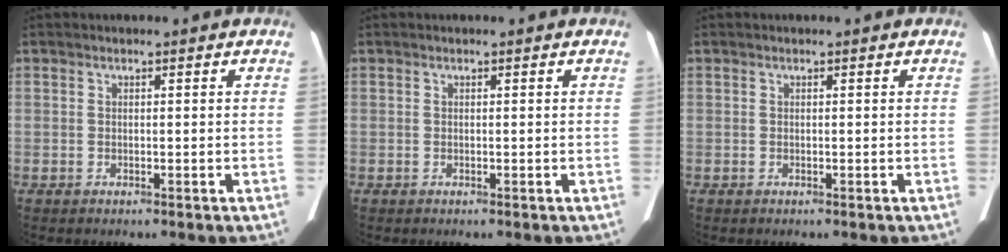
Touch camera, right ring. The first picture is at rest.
{"total": 0.0}
{"total": 0.0}